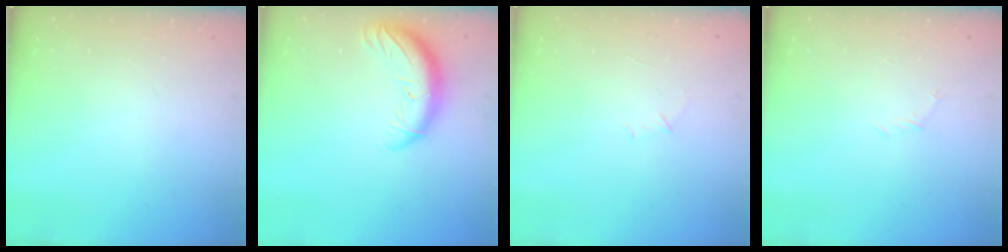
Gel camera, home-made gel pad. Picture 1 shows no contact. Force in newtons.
{"total": 11.9, "press": 11.5, "slide": 3.2}
{"total": 3.8, "press": 3.6, "slide": 1.0}
{"total": 3.7, "press": 3.6, "slide": 1.1}